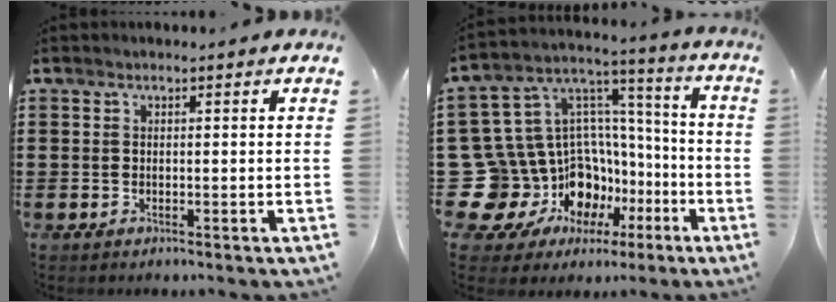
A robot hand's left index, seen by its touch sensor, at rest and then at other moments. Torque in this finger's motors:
{"motor_torque": [1.49, 0.65, 0.56, 0.00]}